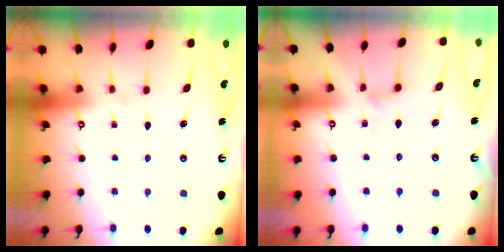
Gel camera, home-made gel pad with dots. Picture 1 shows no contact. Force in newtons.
{"total": 2.0, "press": 1.9, "slide": 0.5}